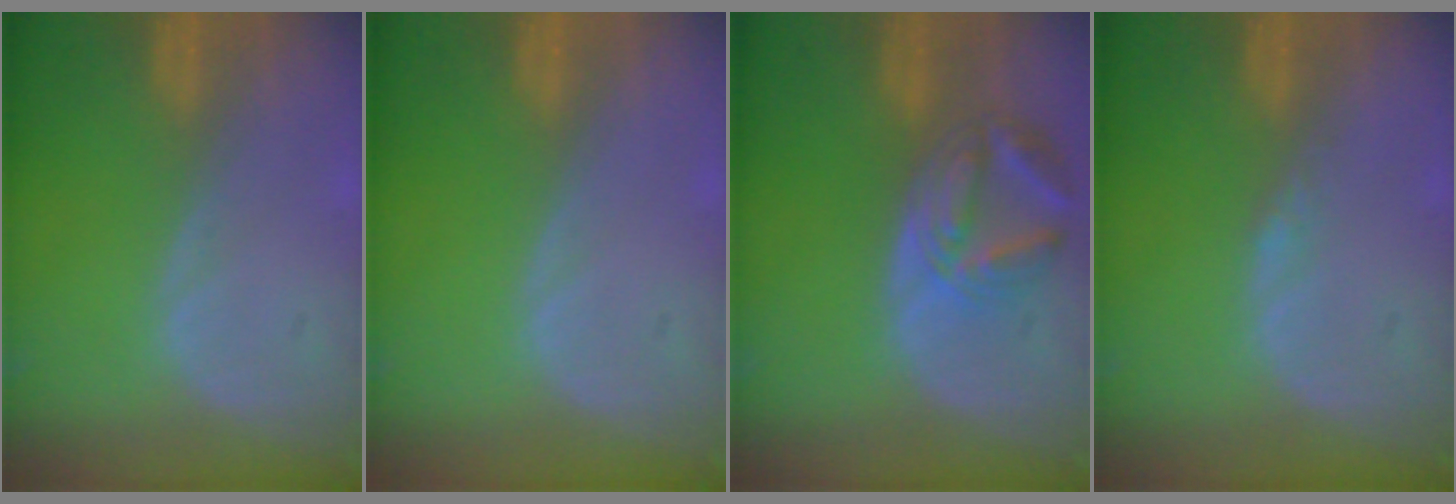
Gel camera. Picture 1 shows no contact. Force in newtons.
{"total": 0.0}
{"total": 6.4, "press": 6.4, "slide": 0.9}
{"total": 1.0, "press": 0.8, "slide": 0.6}